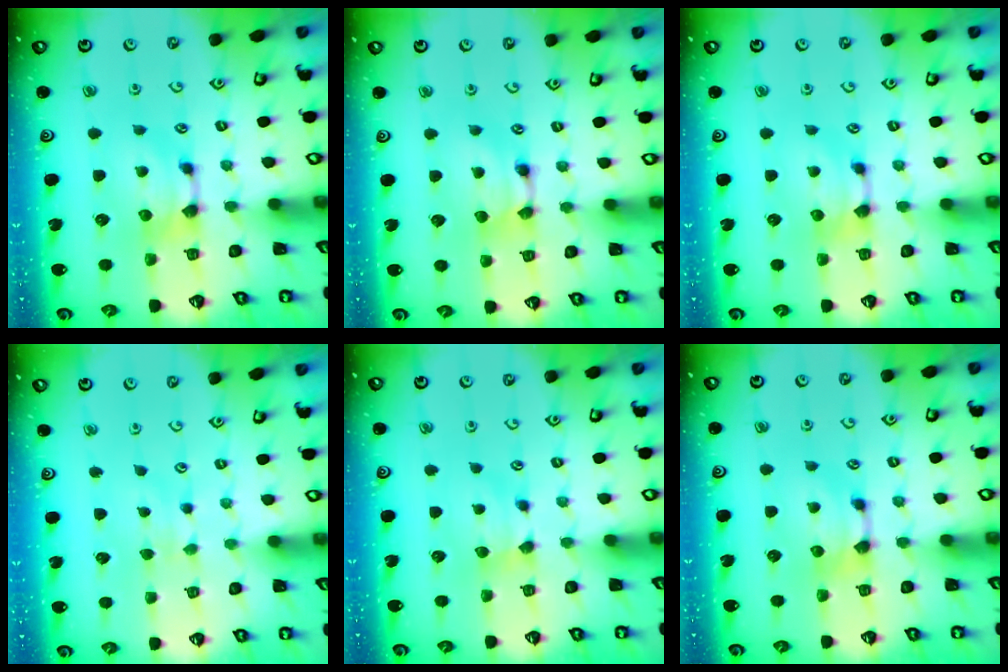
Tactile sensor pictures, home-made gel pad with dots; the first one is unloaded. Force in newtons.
{"total": 1.8, "press": 1.8, "slide": 0.1}
{"total": 0.0}
{"total": 2.7, "press": 2.7, "slide": 0.5}
{"total": 1.5, "press": 1.5, "slide": 0.2}
{"total": 0.0}